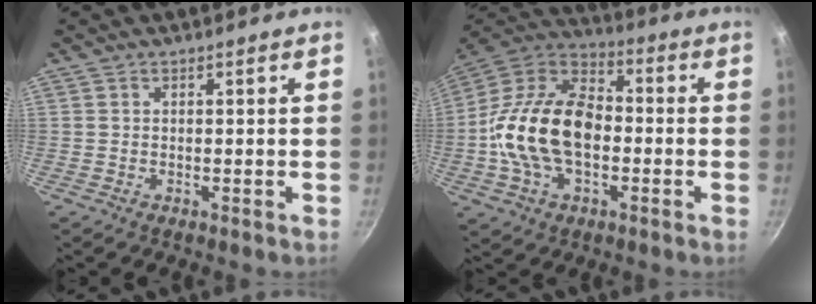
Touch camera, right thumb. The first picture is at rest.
{"total": 20.5, "force": [-2.4, 13.0, 15.7], "torque": [-0.264, 0.039, -0.057]}